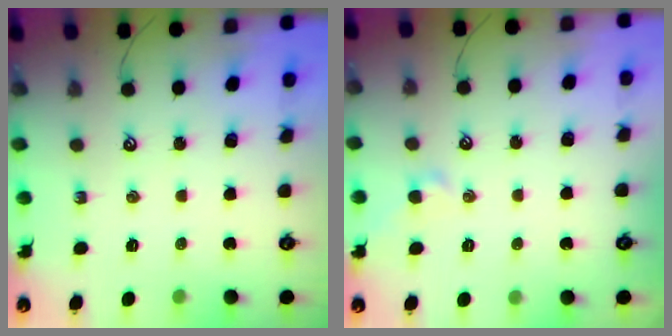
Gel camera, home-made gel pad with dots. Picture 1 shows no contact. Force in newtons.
{"total": 0.7, "press": 0.4, "slide": 0.6}